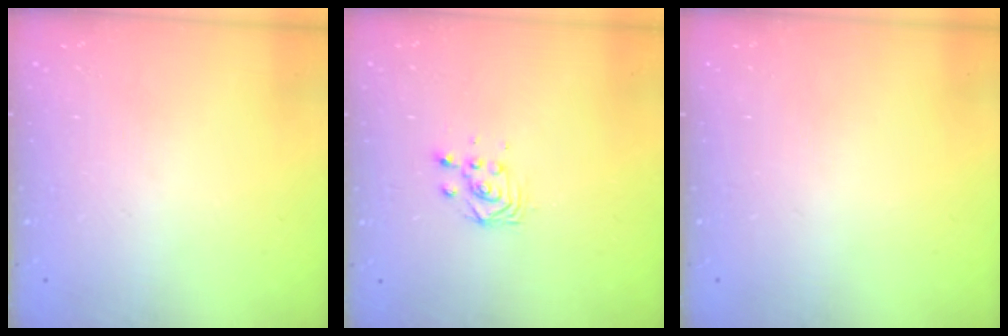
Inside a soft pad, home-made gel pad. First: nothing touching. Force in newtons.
{"total": 2.9, "press": 2.9, "slide": 0.4}
{"total": 0.0}